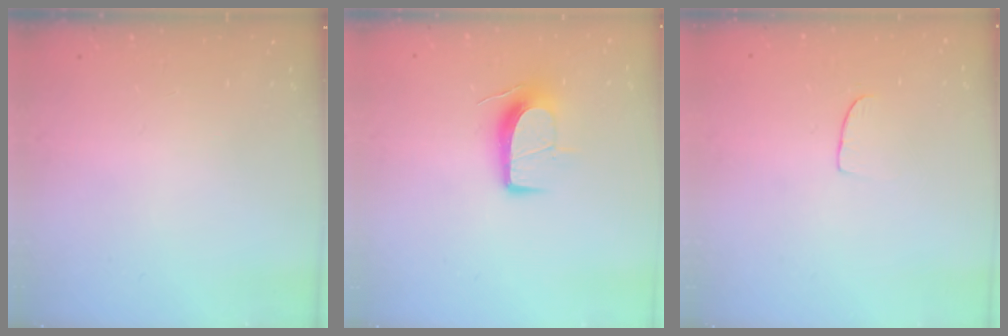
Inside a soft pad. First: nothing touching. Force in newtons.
{"total": 9.8, "press": 9.8, "slide": 0.7}
{"total": 5.4, "press": 5.3, "slide": 0.4}